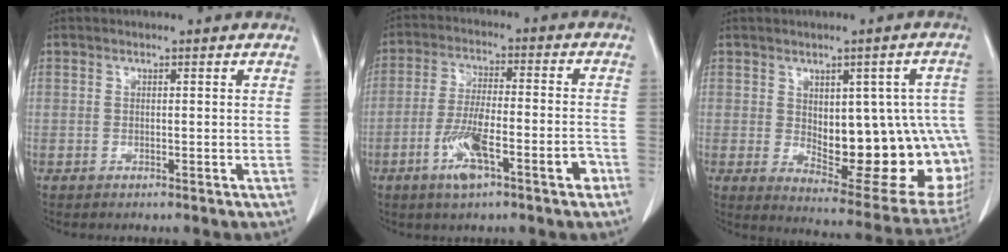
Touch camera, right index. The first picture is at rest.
{"total": 10.3, "force": [-5.1, 1.9, 8.8], "torque": [-0.158, 0.004, -0.084]}
{"total": 20.2, "force": [-1.8, 8.2, 18.3], "torque": [-0.165, 0.016, 0.009]}